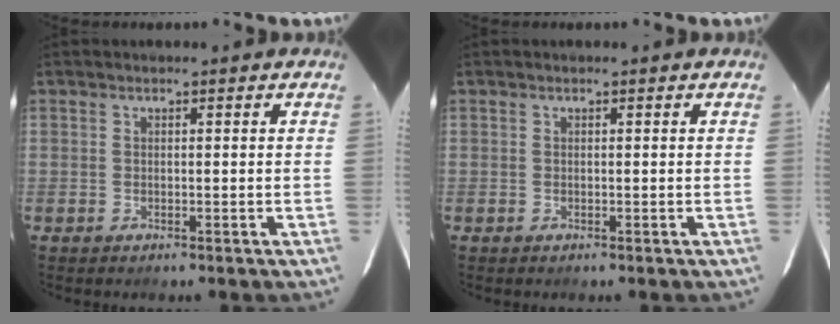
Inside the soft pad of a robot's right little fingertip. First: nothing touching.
{"total": 0.0}